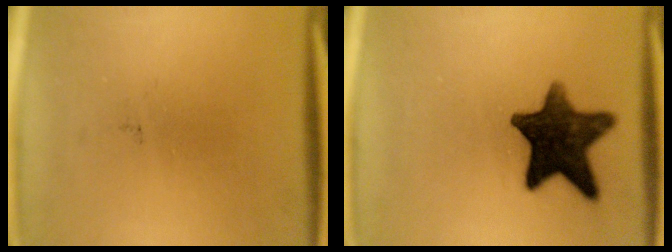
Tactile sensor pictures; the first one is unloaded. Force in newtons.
{"total": 13.6}